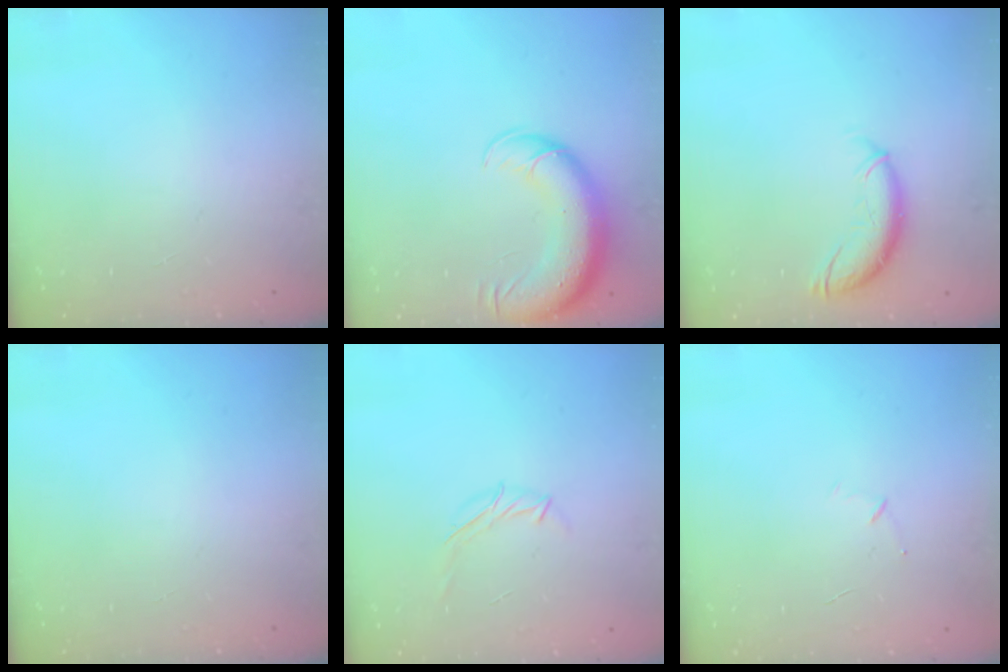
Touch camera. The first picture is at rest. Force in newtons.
{"total": 13.5, "press": 13.1, "slide": 3.3}
{"total": 10.8, "press": 10.6, "slide": 1.8}
{"total": 0.0}
{"total": 6.0, "press": 5.9, "slide": 1.1}
{"total": 3.6, "press": 3.5, "slide": 0.9}